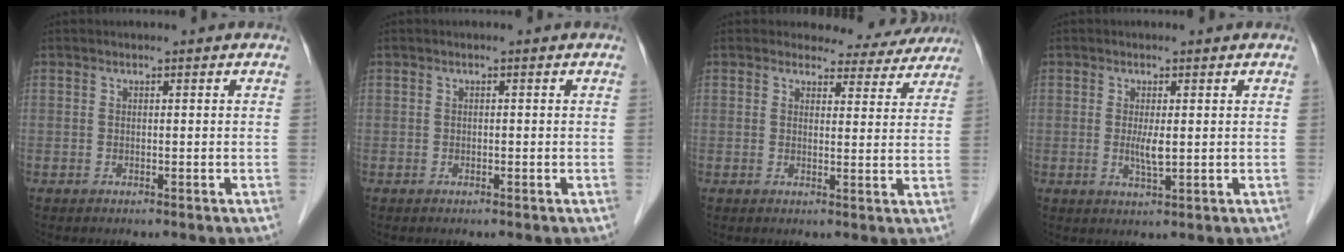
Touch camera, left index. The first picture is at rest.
{"total": 0.0}
{"total": 7.9, "force": [7.3, 3.0, 0.4], "torque": [0.015, -0.005, 0.067]}
{"total": 2.8, "force": [0.1, 0.4, 2.8], "torque": [-0.058, -0.006, 0.005]}